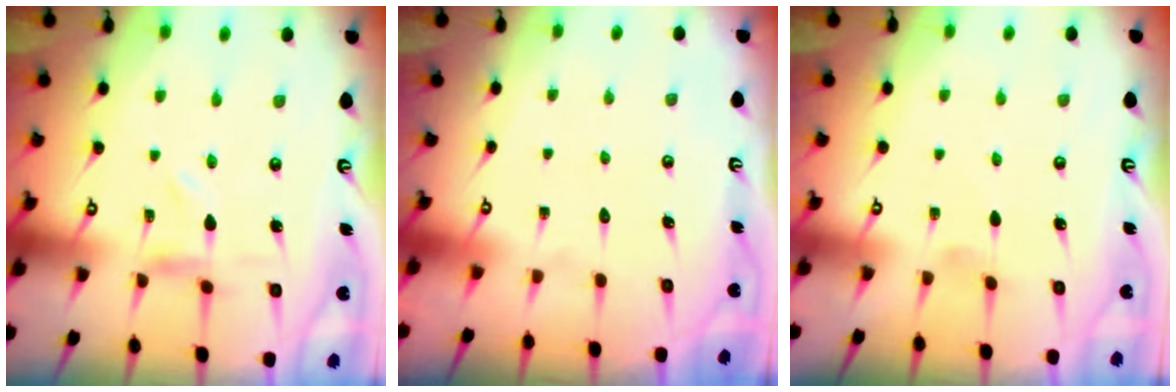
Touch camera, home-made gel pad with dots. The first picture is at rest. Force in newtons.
{"total": 1.8, "press": 1.8, "slide": 0.2}
{"total": 0.0}